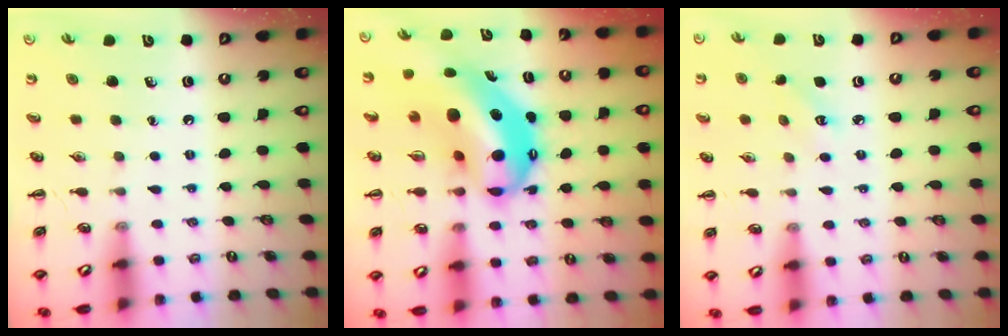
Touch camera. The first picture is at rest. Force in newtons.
{"total": 14.9, "press": 14.4, "slide": 3.7}
{"total": 2.1, "press": 2.0, "slide": 0.6}